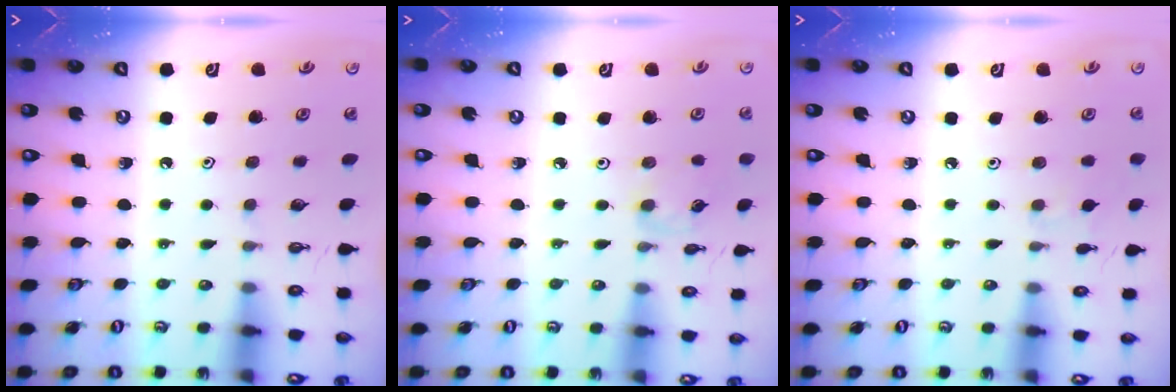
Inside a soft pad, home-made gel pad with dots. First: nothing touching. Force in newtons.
{"total": 2.5, "press": 2.5, "slide": 0.5}
{"total": 2.4, "press": 2.3, "slide": 0.5}